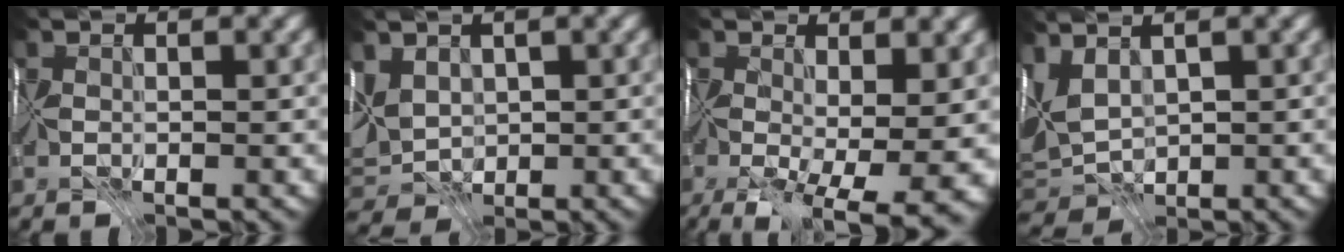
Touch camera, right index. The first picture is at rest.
{"total": 5.1, "force": [1.3, 3.9, 3.0], "torque": [-0.083, 0.006, 0.028]}
{"total": 12.8, "force": [-3.6, 5.8, 10.9], "torque": [-0.163, -0.029, -0.021]}
{"total": 4.1, "force": [0.9, 2.5, 3.1], "torque": [-0.067, 0.012, 0.015]}